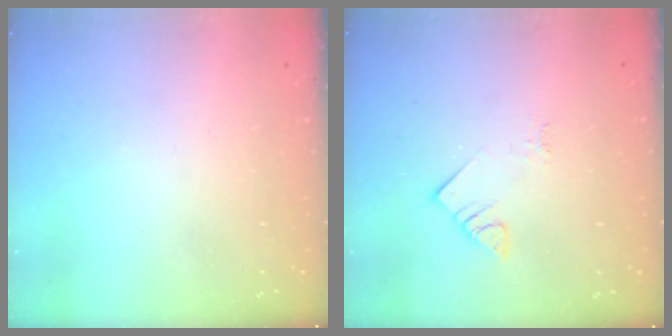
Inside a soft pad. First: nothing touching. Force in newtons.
{"total": 3.6, "press": 3.6, "slide": 0.1}